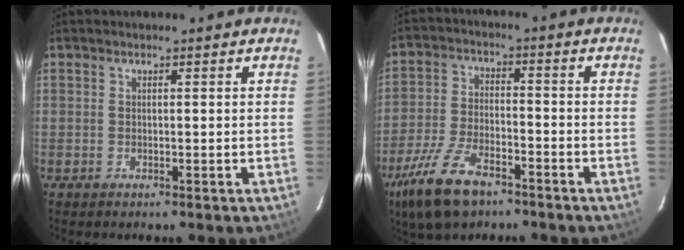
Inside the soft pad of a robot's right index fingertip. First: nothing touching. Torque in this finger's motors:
{"motor_torque": [0.39, -0.37, 0.56, 0.15]}